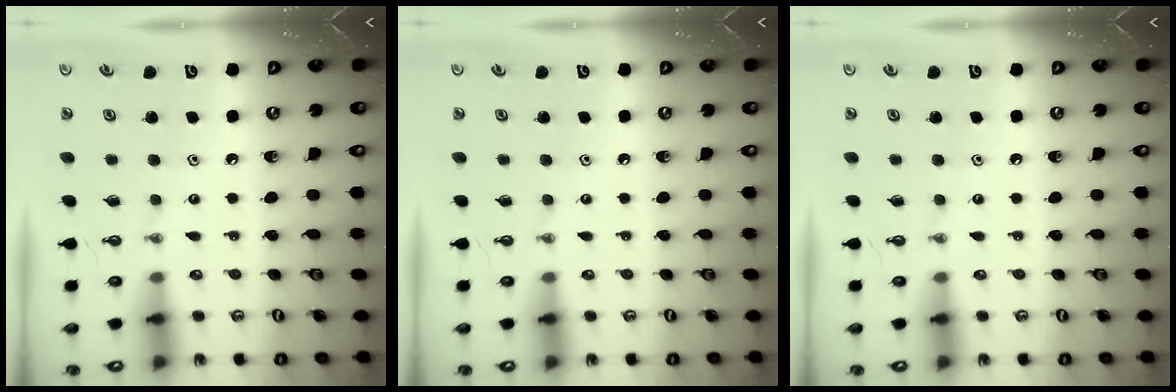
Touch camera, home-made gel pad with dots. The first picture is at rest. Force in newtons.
{"total": 0.0}
{"total": 0.0}